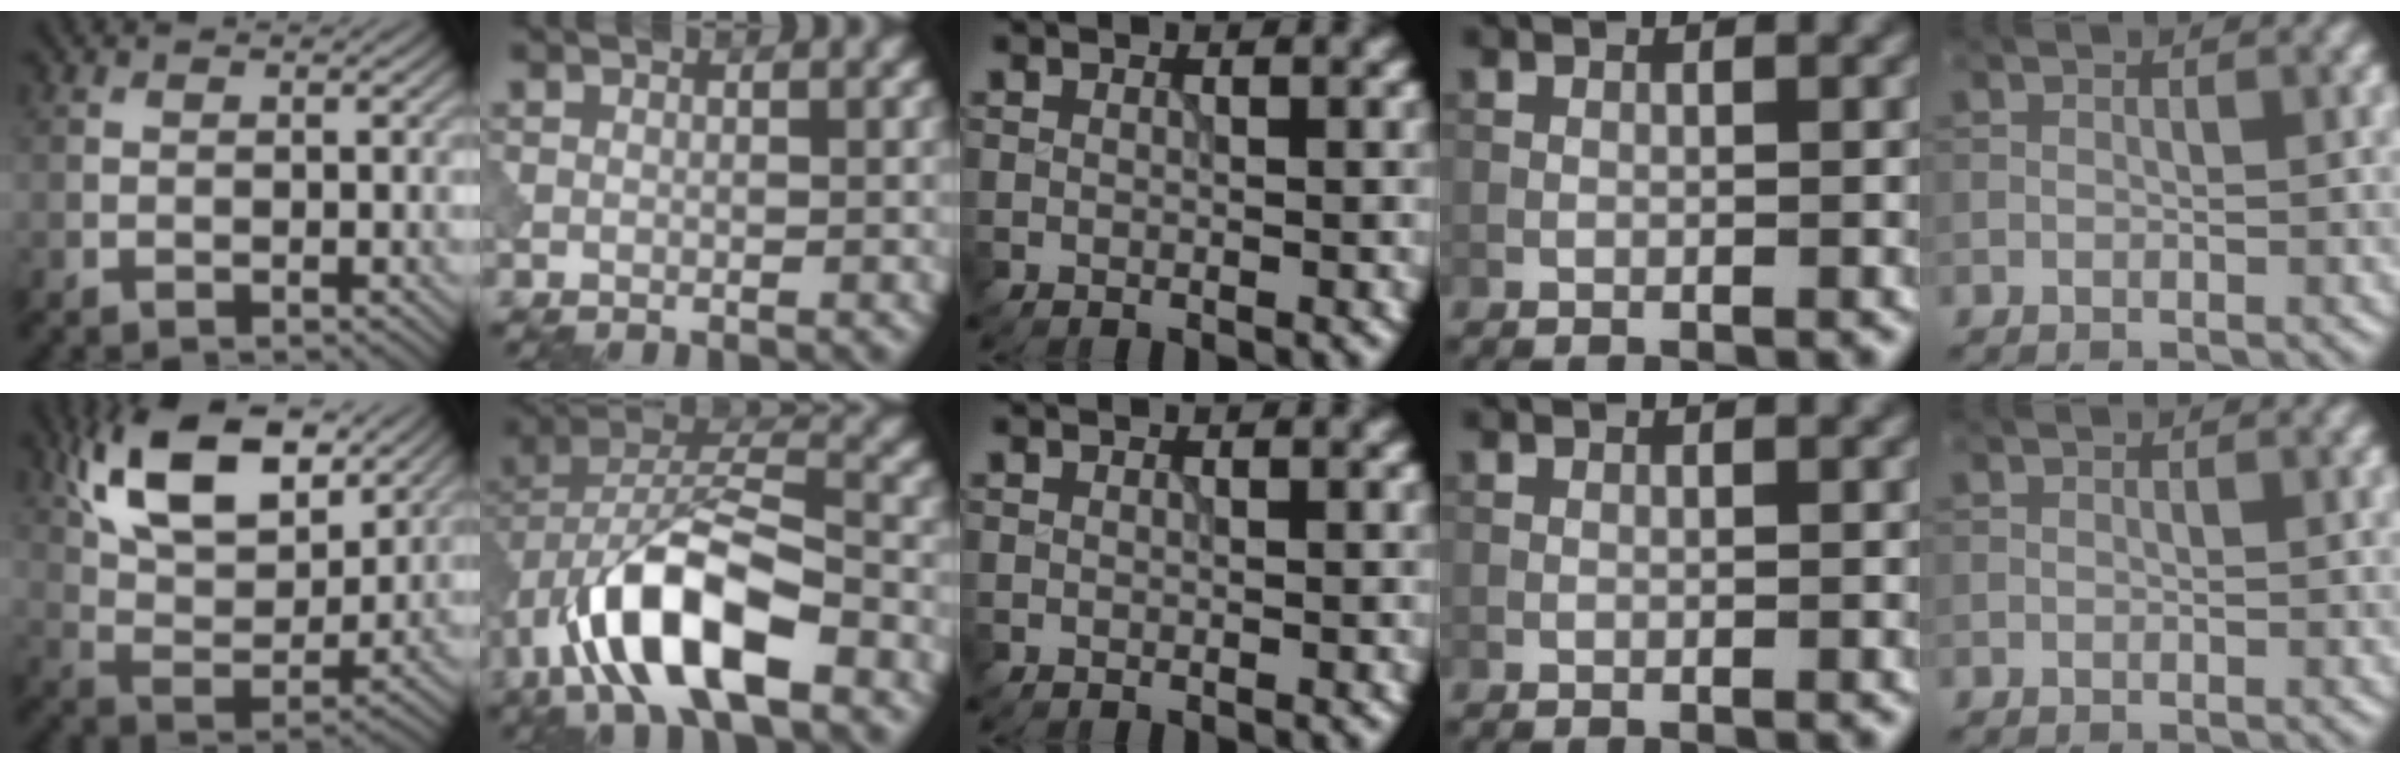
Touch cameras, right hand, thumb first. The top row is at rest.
{"thumb": {"total": 15.0, "force": [8.5, 7.1, 10.1], "torque": [-0.201, 0.006, 0.140]}, "index": {"total": 10.9, "force": [-5.0, 4.3, 8.7], "torque": [-0.162, 0.013, -0.093]}}